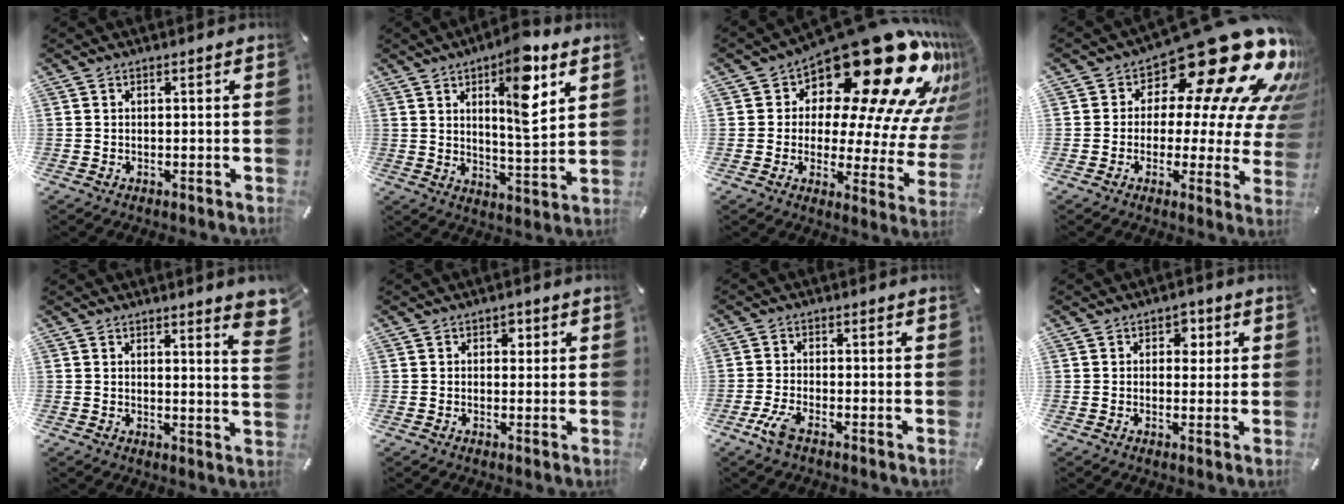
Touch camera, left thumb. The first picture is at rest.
{"total": 12.9, "force": [6.5, 3.9, 10.4], "torque": [-0.147, -0.036, 0.103]}
{"total": 30.0, "force": [16.4, 13.7, 21.0], "torque": [-0.252, -0.145, 0.290]}
{"total": 23.7, "force": [14.6, 9.4, 16.2], "torque": [-0.215, -0.119, 0.237]}
{"total": 4.8, "force": [3.4, 0.6, 3.3], "torque": [-0.041, -0.025, 0.055]}
{"total": 2.0, "force": [0.7, 1.6, 0.9], "torque": [-0.004, 0.002, 0.005]}
{"total": 4.4, "force": [-2.4, 1.3, 3.4], "torque": [-0.088, -0.006, -0.050]}
{"total": 3.4, "force": [0.9, 2.7, 1.9], "torque": [-0.009, -0.004, 0.006]}